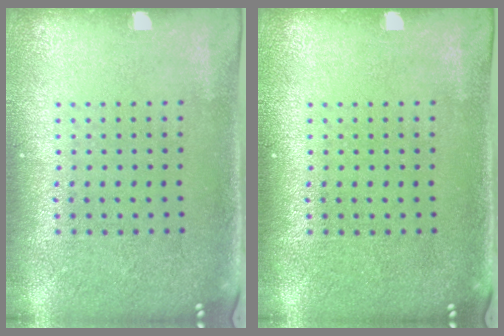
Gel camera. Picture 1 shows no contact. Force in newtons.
{"total": 0.0}